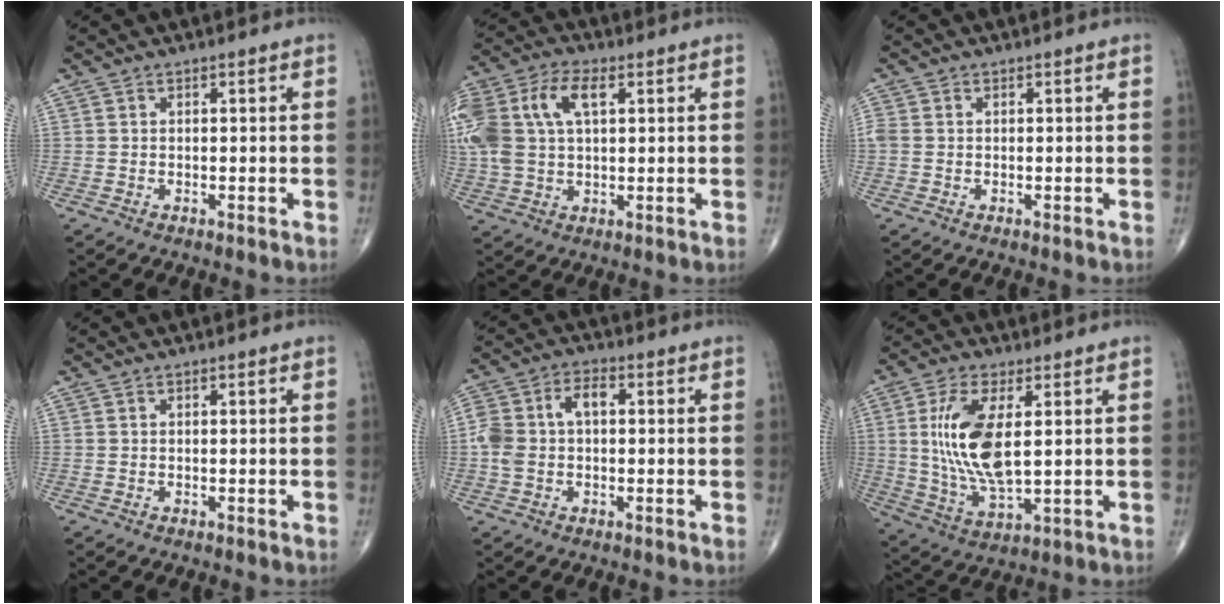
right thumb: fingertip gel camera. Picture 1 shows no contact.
{"total": 18.7, "force": [5.0, 10.9, 14.3], "torque": [-0.348, 0.031, 0.091]}
{"total": 1.6, "force": [0.0, 1.3, 1.0], "torque": [-0.035, 0.002, 0.000]}
{"total": 0.0}
{"total": 8.5, "force": [0.3, 5.3, 6.6], "torque": [-0.145, 0.034, 0.005]}
{"total": 14.2, "force": [2.4, 5.9, 12.7], "torque": [-0.260, -0.021, 0.054]}